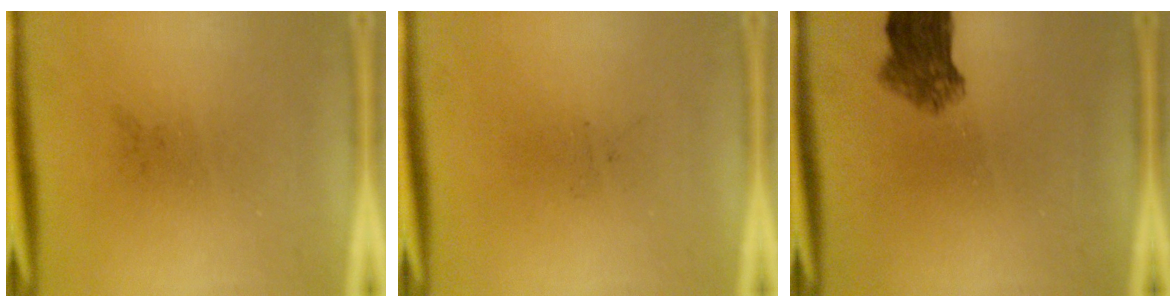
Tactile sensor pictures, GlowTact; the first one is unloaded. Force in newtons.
{"total": 0.0}
{"total": 5.5}